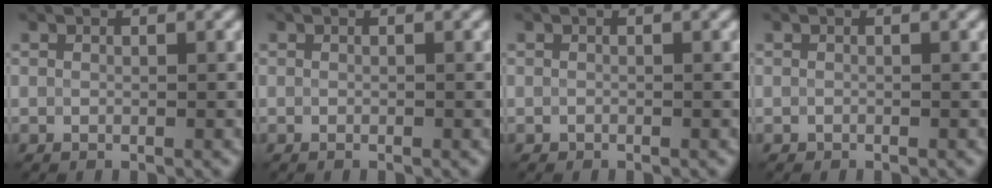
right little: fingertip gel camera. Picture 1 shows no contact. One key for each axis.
{"total": 0.0}
{"total": 0.0}
{"total": 0.0}